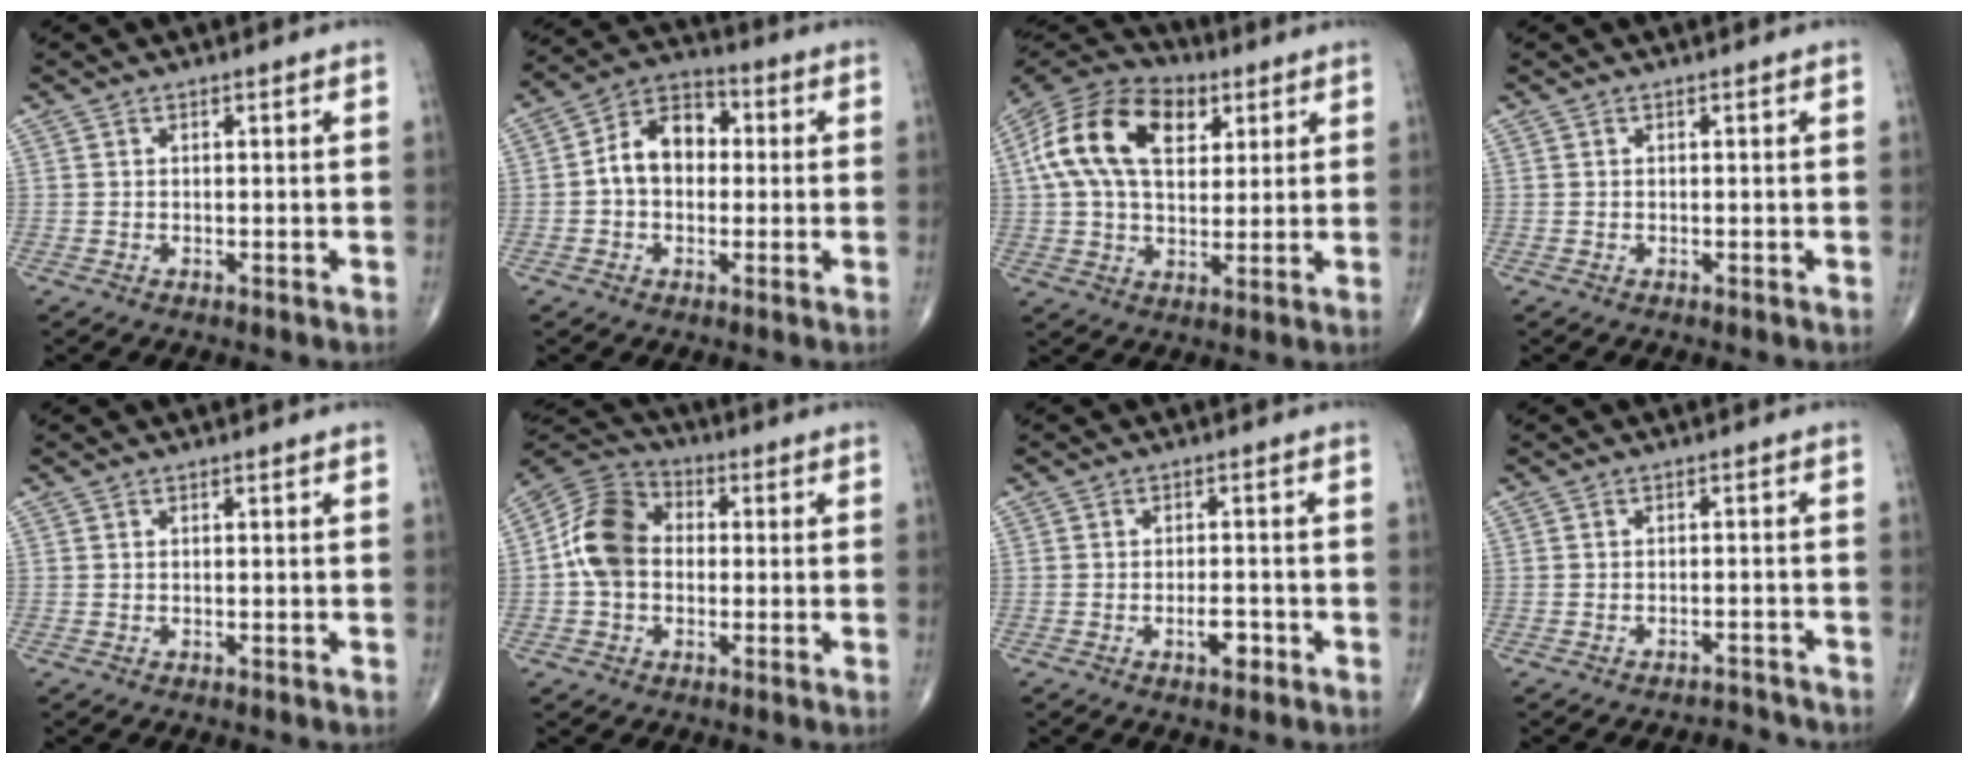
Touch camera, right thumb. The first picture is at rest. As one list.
[{"total": 8.5, "force": [0.2, 6.0, 6.0], "torque": [-0.087, 0.028, -0.008]}, {"total": 19.1, "force": [5.9, 11.9, 13.8], "torque": [-0.245, 0.008, 0.093]}, {"total": 0.0}, {"total": 0.0}, {"total": 11.1, "force": [-0.1, 8.5, 7.2], "torque": [-0.127, 0.032, -0.015]}, {"total": 3.3, "force": [-1.5, 1.5, 2.6], "torque": [-0.031, 0.007, -0.025]}, {"total": 3.1, "force": [-3.0, 0.6, -0.4], "torque": [0.000, 0.024, -0.041]}]